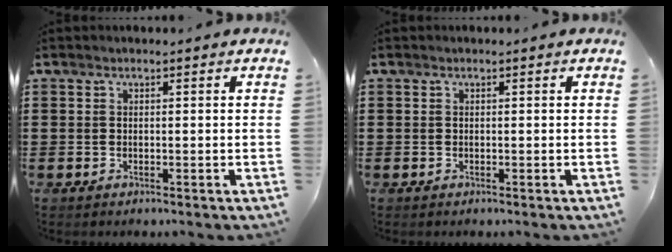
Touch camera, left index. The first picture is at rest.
{"total": 0.0}